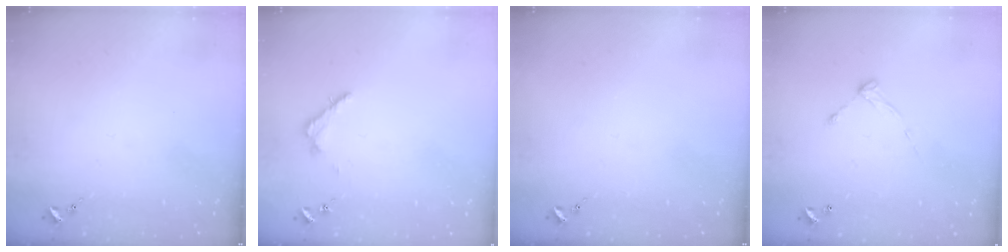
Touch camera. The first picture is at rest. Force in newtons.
{"total": 3.2, "press": 3.2, "slide": 0.4}
{"total": 0.0}
{"total": 6.9, "press": 6.9, "slide": 0.5}